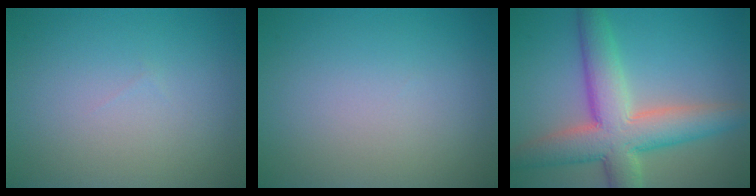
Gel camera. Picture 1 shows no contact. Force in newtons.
{"total": 0.0}
{"total": 8.2, "press": 8.2, "slide": 0.7}